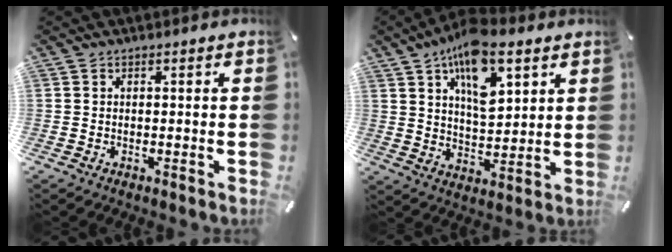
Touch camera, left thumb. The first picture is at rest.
{"total": 13.9, "force": [7.8, 6.8, 9.2], "torque": [-0.147, -0.025, 0.136]}